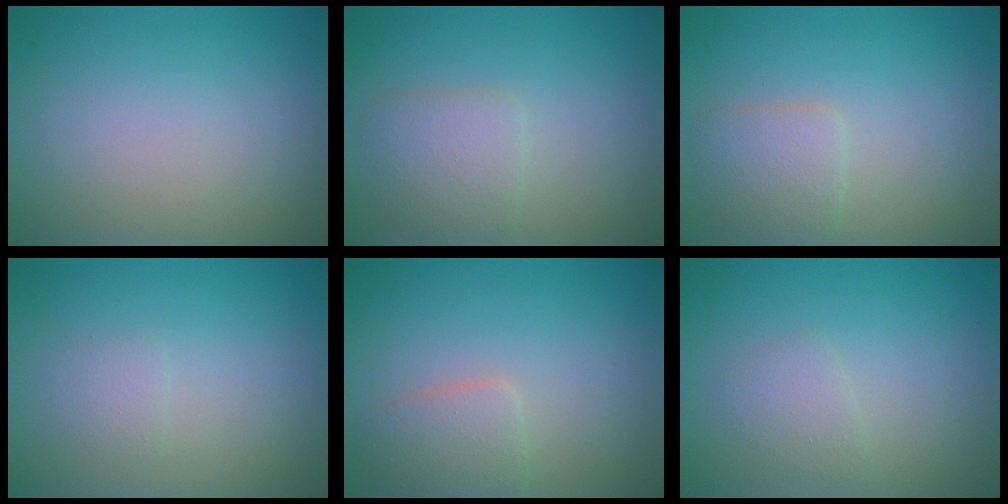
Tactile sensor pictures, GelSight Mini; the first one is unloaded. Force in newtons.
{"total": 2.5, "press": 2.5, "slide": 0.1}
{"total": 2.5, "press": 2.5, "slide": 0.1}
{"total": 0.9, "press": 0.9, "slide": 0.1}
{"total": 2.4, "press": 2.4, "slide": 0.1}
{"total": 1.5, "press": 1.5, "slide": 0.2}